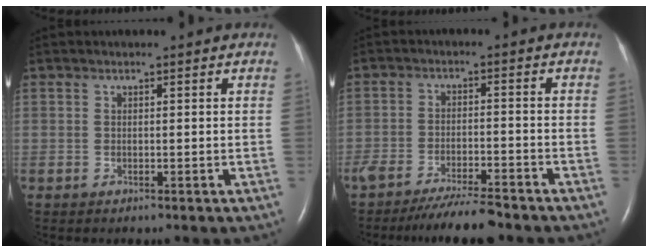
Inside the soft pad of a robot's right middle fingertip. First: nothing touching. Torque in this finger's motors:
{"motor_torque": [0.09, -0.09, 0.14, 0.07]}